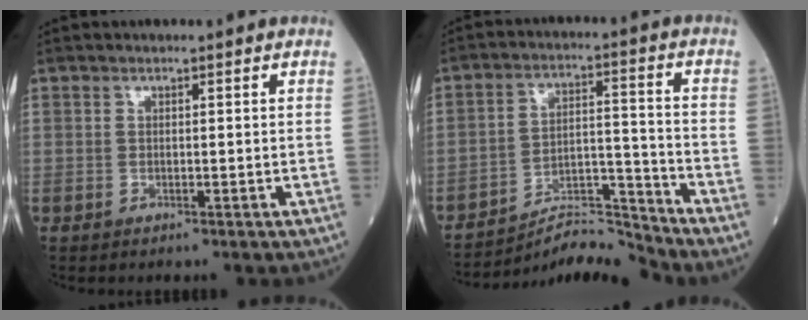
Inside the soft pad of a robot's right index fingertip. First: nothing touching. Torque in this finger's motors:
{"motor_torque": [0.85, -0.85, 0.19, 0.05]}